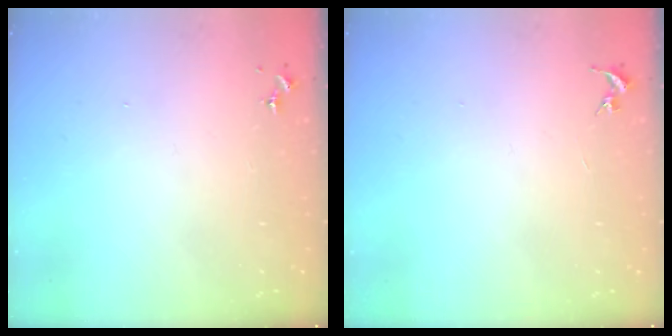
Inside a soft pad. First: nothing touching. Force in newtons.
{"total": 0.0}